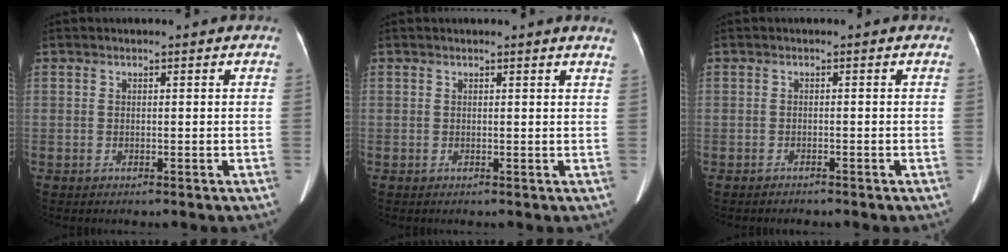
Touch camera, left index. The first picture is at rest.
{"total": 2.3, "force": [2.2, -0.4, 0.7], "torque": [-0.014, -0.008, 0.011]}
{"total": 1.2, "force": [-1.2, 0.2, 0.0], "torque": [-0.007, -0.004, -0.016]}